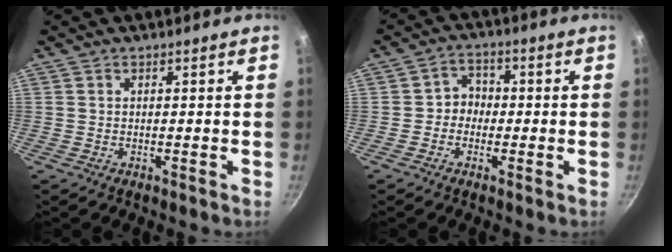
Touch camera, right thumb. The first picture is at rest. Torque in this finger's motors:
{"motor_torque": [-0.35, 0.33, 0.03, -0.01, 0.00]}